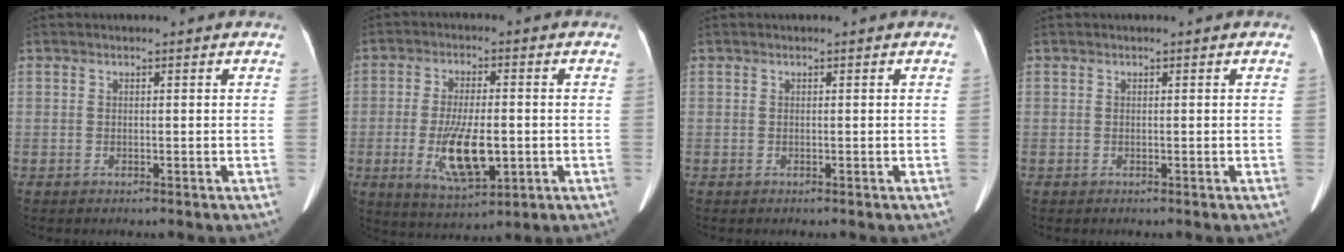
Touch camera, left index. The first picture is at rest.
{"total": 10.0, "force": [-2.0, 3.3, 9.2], "torque": [-0.179, -0.014, -0.028]}
{"total": 0.0}
{"total": 0.0}